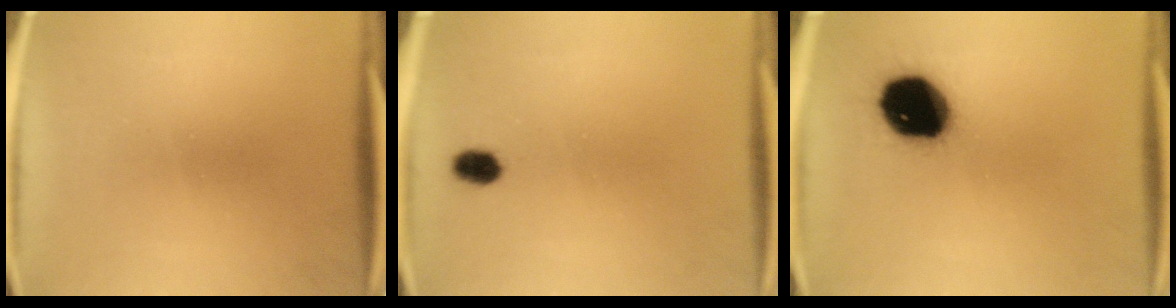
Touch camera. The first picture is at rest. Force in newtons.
{"total": 2.7}
{"total": 17.6}